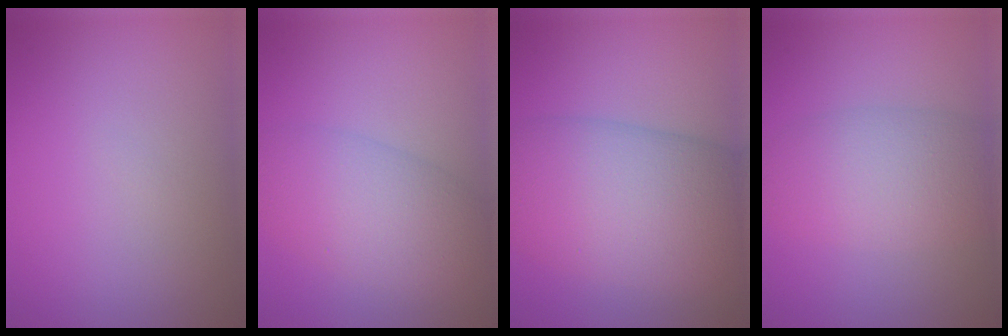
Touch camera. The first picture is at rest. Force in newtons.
{"total": 6.1, "press": 6.1, "slide": 0.2}
{"total": 11.1, "press": 11.1, "slide": 0.3}
{"total": 6.1, "press": 6.1, "slide": 0.2}